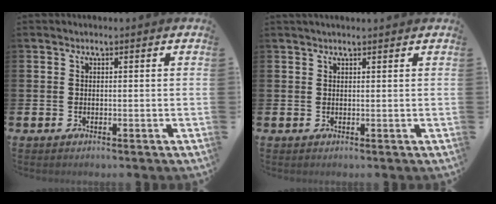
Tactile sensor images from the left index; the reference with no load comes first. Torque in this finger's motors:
{"motor_torque": [0.83, -1.31, 0.22, 0.05]}